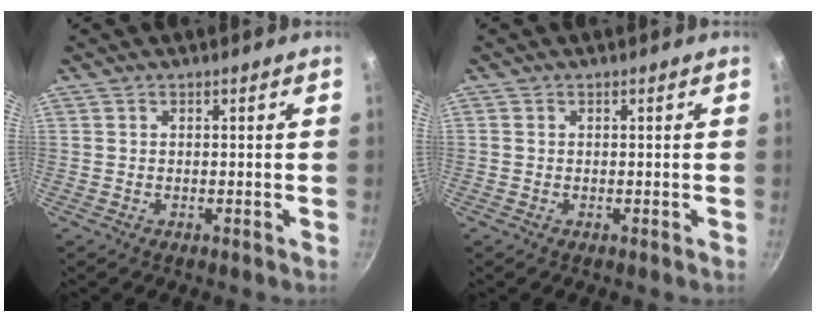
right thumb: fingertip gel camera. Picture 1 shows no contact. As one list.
[{"total": 0.0}]